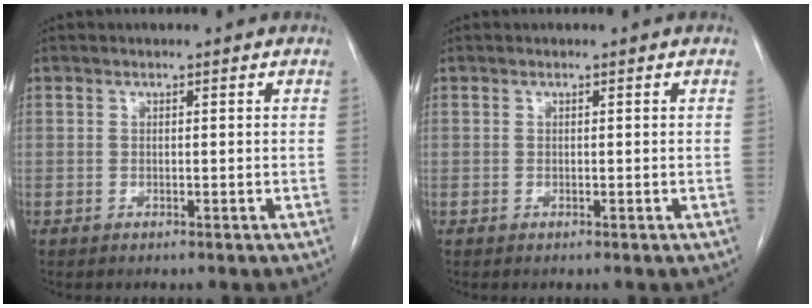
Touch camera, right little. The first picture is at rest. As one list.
[{"total": 0.0}]